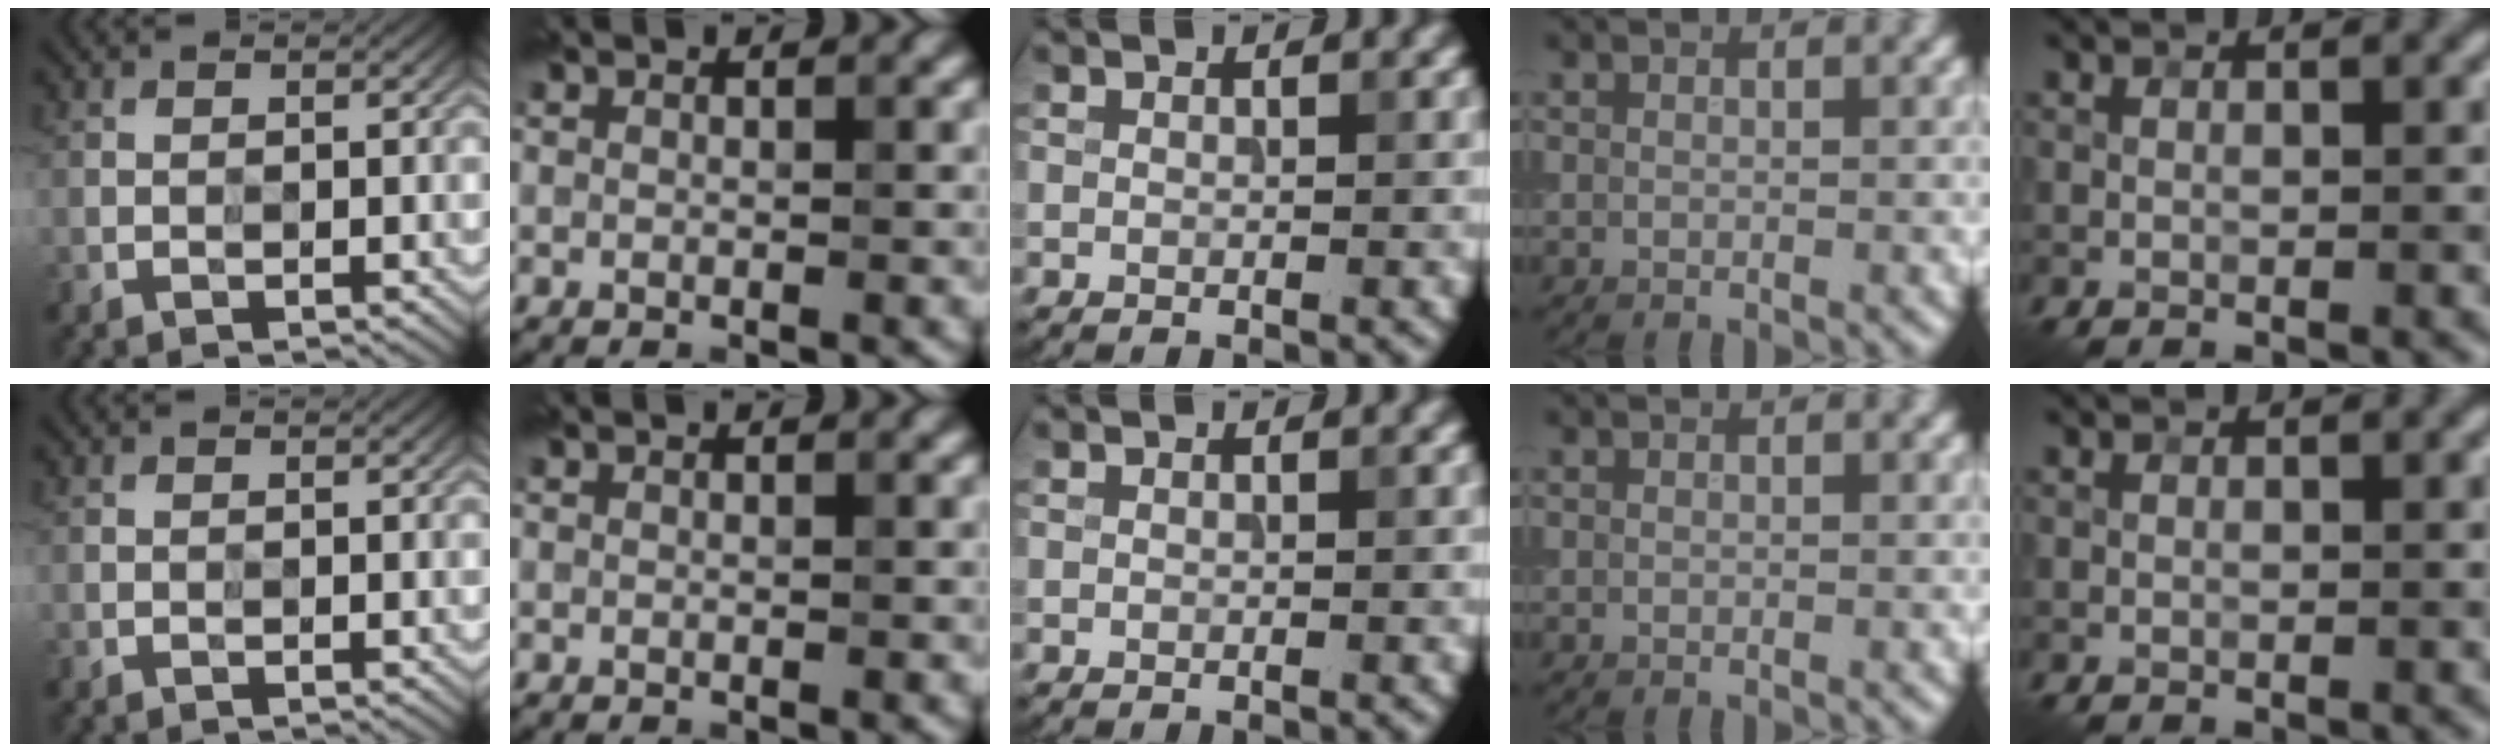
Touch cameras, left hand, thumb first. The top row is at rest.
{}